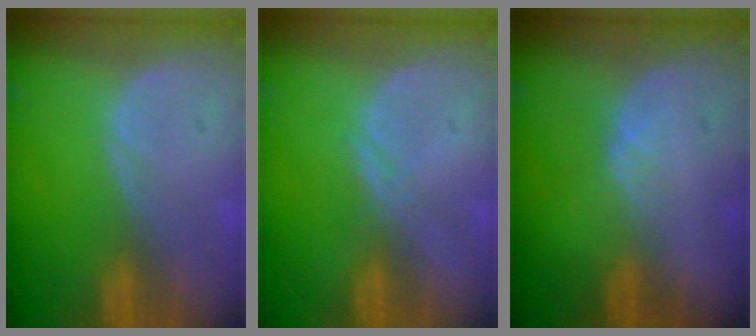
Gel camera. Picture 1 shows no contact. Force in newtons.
{"total": 1.1, "press": 1.1, "slide": 0.1}
{"total": 1.7, "press": 1.5, "slide": 0.8}